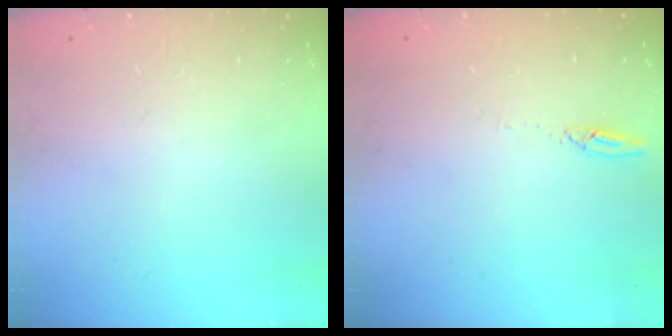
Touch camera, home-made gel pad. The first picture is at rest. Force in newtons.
{"total": 2.7, "press": 2.7, "slide": 0.2}